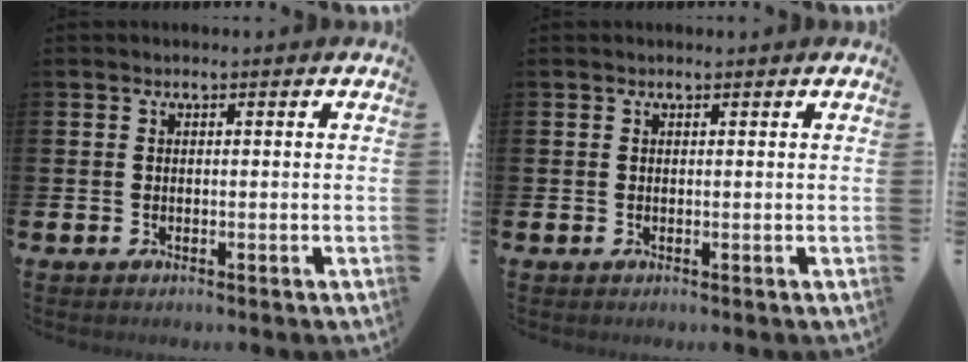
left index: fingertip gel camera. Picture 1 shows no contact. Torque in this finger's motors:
{"motor_torque": [-0.06, 0.19, -0.02, -0.01]}